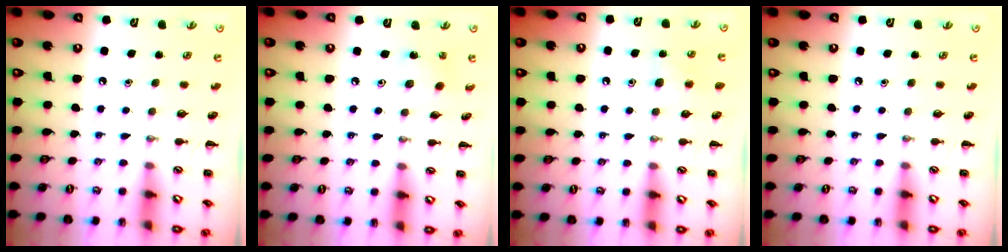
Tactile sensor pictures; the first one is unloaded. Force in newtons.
{"total": 1.6, "press": 1.5, "slide": 0.6}
{"total": 5.5, "press": 5.2, "slide": 1.9}
{"total": 0.0}